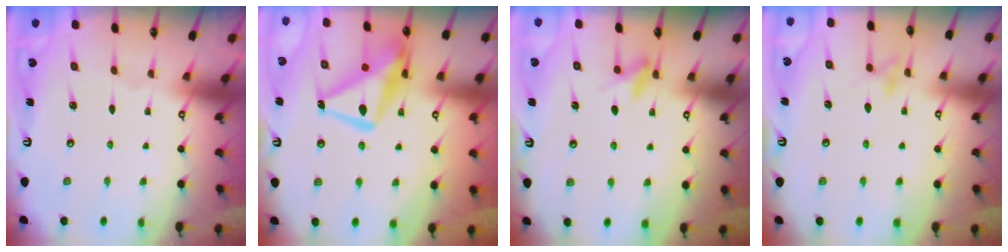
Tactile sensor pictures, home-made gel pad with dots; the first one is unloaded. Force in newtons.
{"total": 17.0, "press": 16.9, "slide": 1.5}
{"total": 5.0, "press": 4.8, "slide": 1.6}
{"total": 9.3, "press": 9.3, "slide": 0.8}